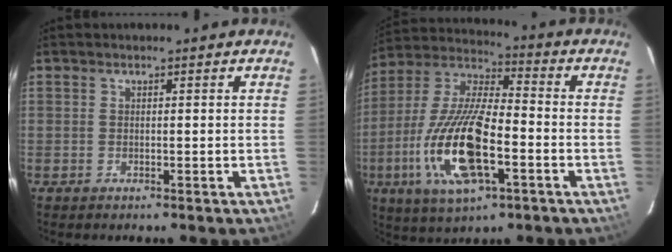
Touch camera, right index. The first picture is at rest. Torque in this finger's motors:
{"motor_torque": [2.14, 0.00, 1.05, 0.21]}